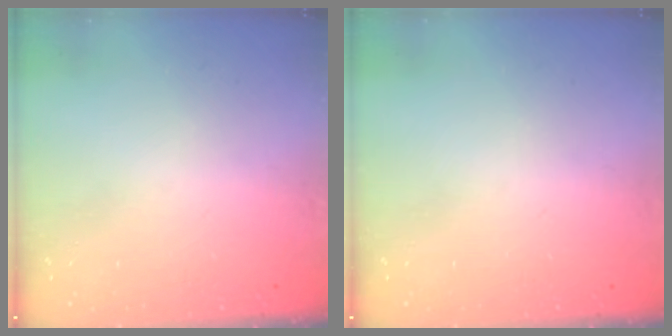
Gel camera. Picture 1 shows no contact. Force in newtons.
{"total": 0.0}